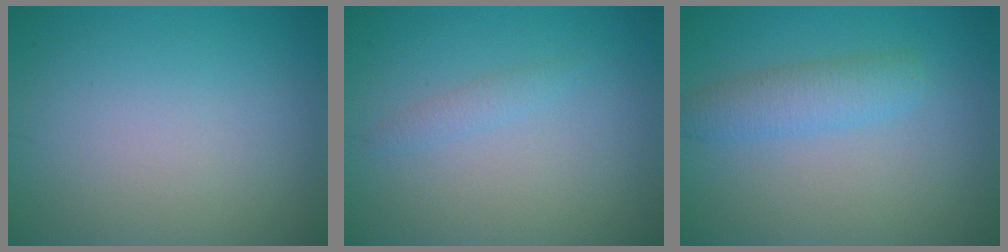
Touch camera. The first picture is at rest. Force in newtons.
{"total": 1.0, "press": 1.0, "slide": 0.1}
{"total": 2.8, "press": 2.8, "slide": 0.1}